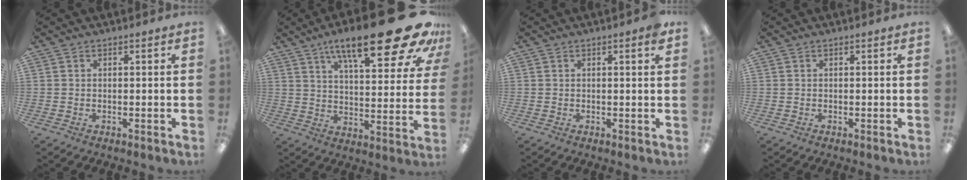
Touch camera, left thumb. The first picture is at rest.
{"total": 24.6, "force": [15.6, 6.6, 17.9], "torque": [-0.257, -0.100, 0.245]}
{"total": 1.9, "force": [1.1, 0.2, 1.5], "torque": [-0.017, -0.005, 0.016]}
{"total": 0.0}